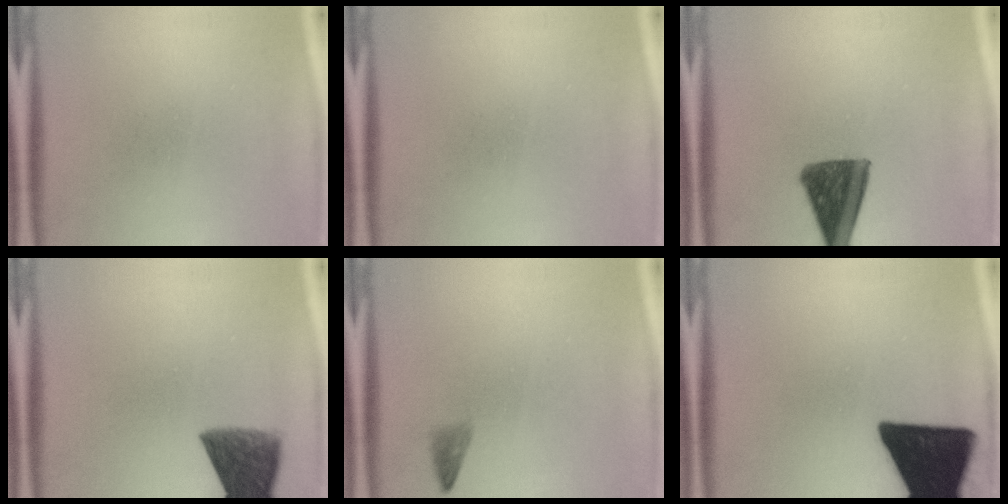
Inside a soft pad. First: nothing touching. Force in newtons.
{"total": 0.0}
{"total": 11.8}
{"total": 8.5}
{"total": 1.2}
{"total": 19.1}